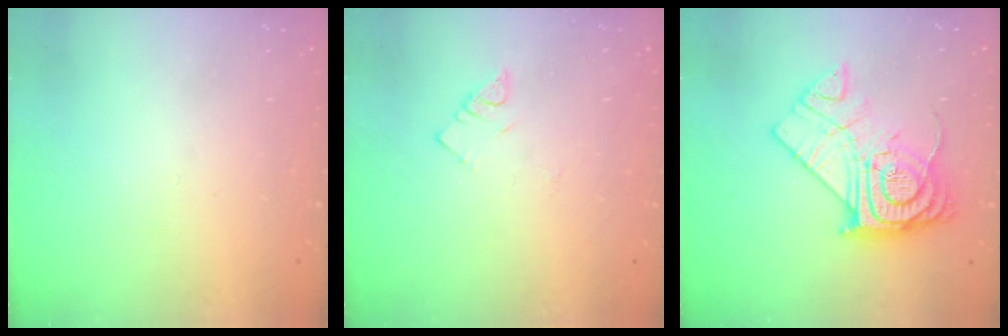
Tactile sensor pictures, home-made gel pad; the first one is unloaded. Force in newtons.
{"total": 3.3, "press": 3.3, "slide": 0.5}
{"total": 17.3, "press": 17.2, "slide": 1.6}